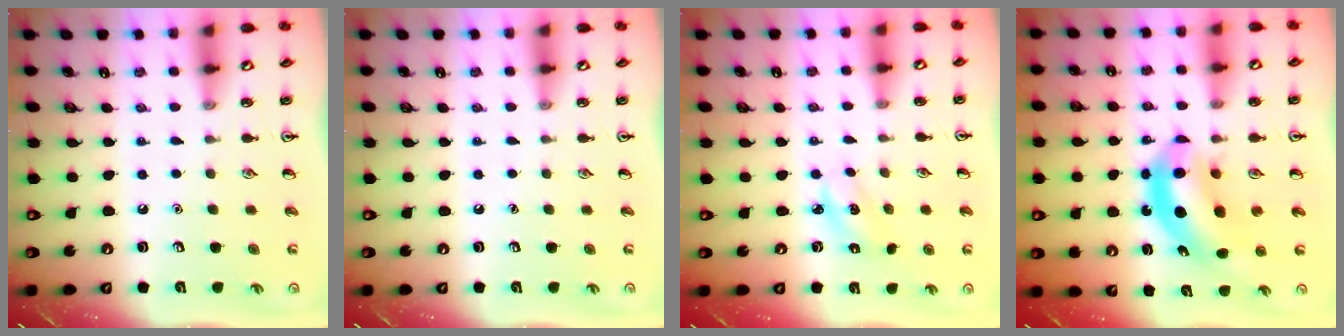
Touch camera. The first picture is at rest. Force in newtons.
{"total": 0.0}
{"total": 2.6, "press": 2.5, "slide": 0.6}
{"total": 10.1, "press": 9.5, "slide": 3.4}